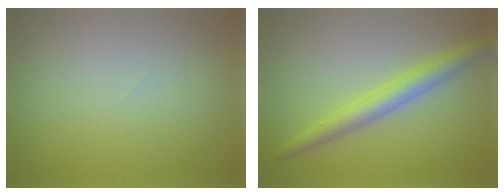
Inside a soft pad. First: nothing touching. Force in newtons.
{"total": 3.2, "press": 3.2, "slide": 0.2}